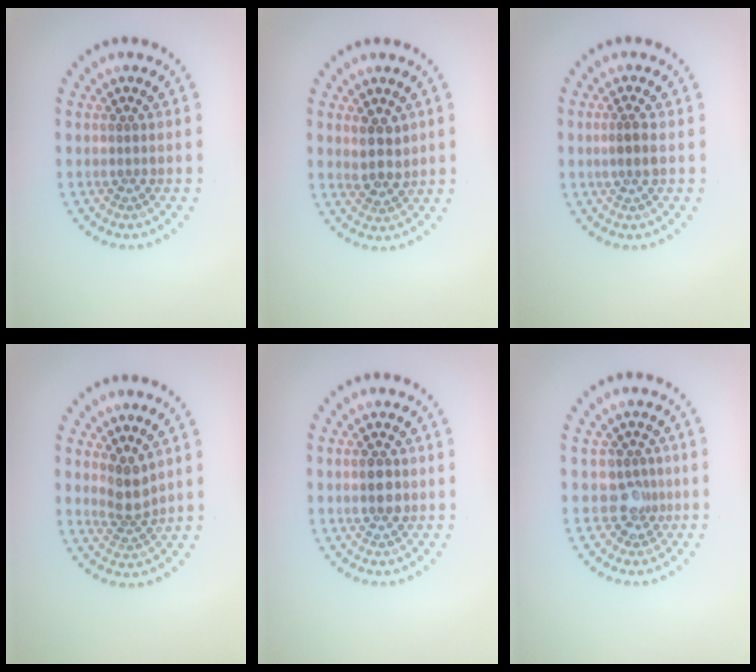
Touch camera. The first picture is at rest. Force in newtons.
{"total": 2.6, "press": 2.4, "slide": 1.0}
{"total": 1.6, "press": 1.4, "slide": 0.8}
{"total": 2.4, "press": 1.9, "slide": 1.5}
{"total": 1.9, "press": 1.9, "slide": 0.1}
{"total": 2.0, "press": 1.5, "slide": 1.3}